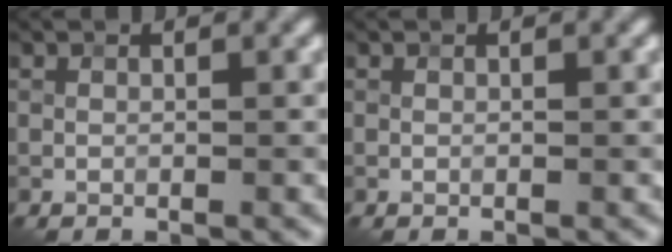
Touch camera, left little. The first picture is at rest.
{"total": 0.0}